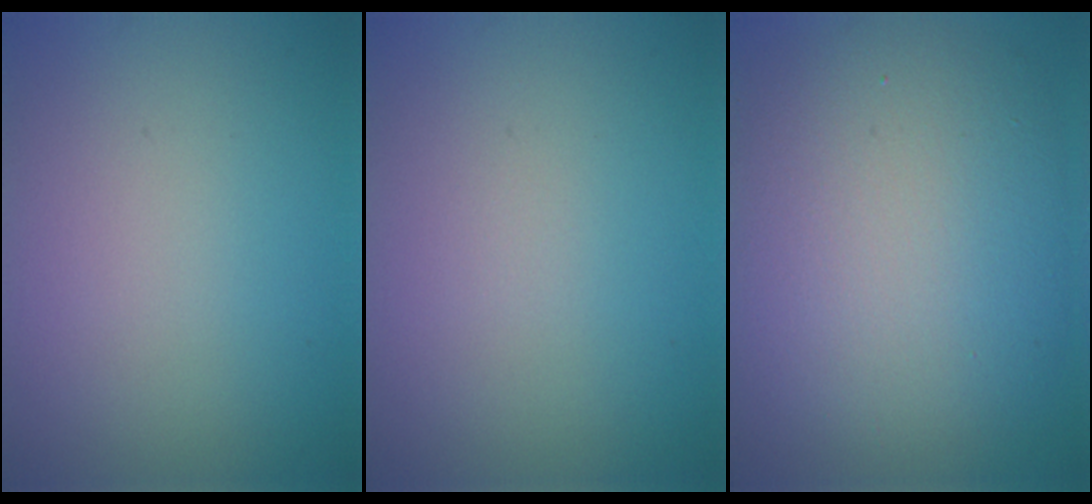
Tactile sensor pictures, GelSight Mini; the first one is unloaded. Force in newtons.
{"total": 0.0}
{"total": 11.8, "press": 11.8, "slide": 0.6}